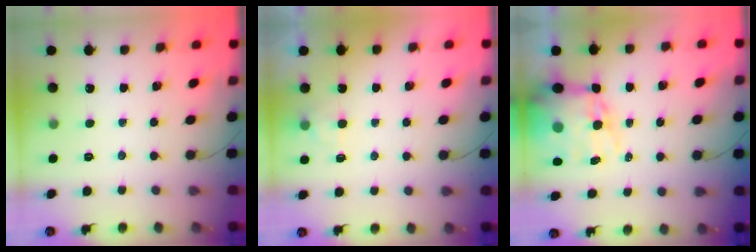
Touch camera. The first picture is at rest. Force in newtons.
{"total": 2.7, "press": 2.3, "slide": 1.4}
{"total": 15.8, "press": 15.4, "slide": 3.5}